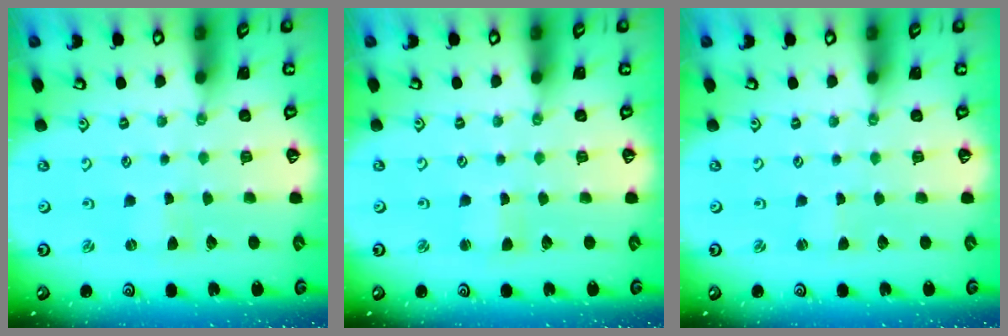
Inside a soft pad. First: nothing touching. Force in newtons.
{"total": 2.1, "press": 2.1, "slide": 0.3}
{"total": 0.0}